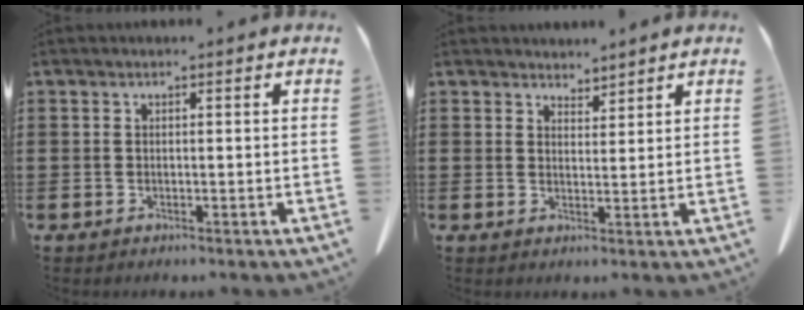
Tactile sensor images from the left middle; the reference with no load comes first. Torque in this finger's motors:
{"motor_torque": [-0.25, 0.29, -0.04, -0.01]}